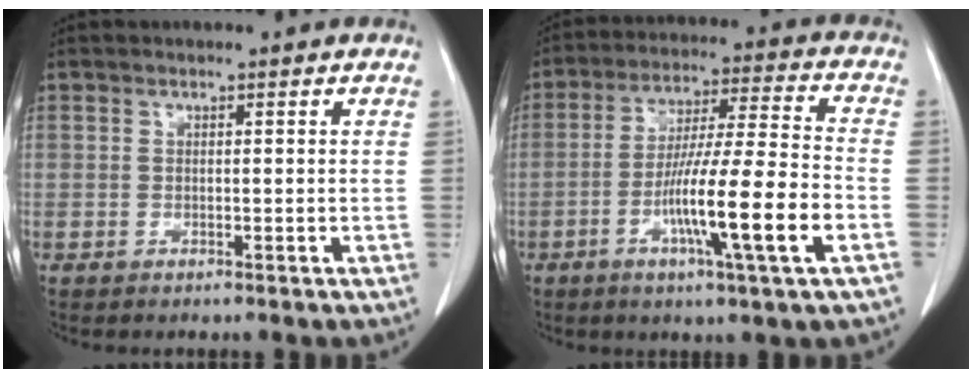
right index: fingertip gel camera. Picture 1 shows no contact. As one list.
[{"total": 15.2, "force": [-5.1, -0.4, 14.3], "torque": [-0.254, -0.008, -0.090]}]